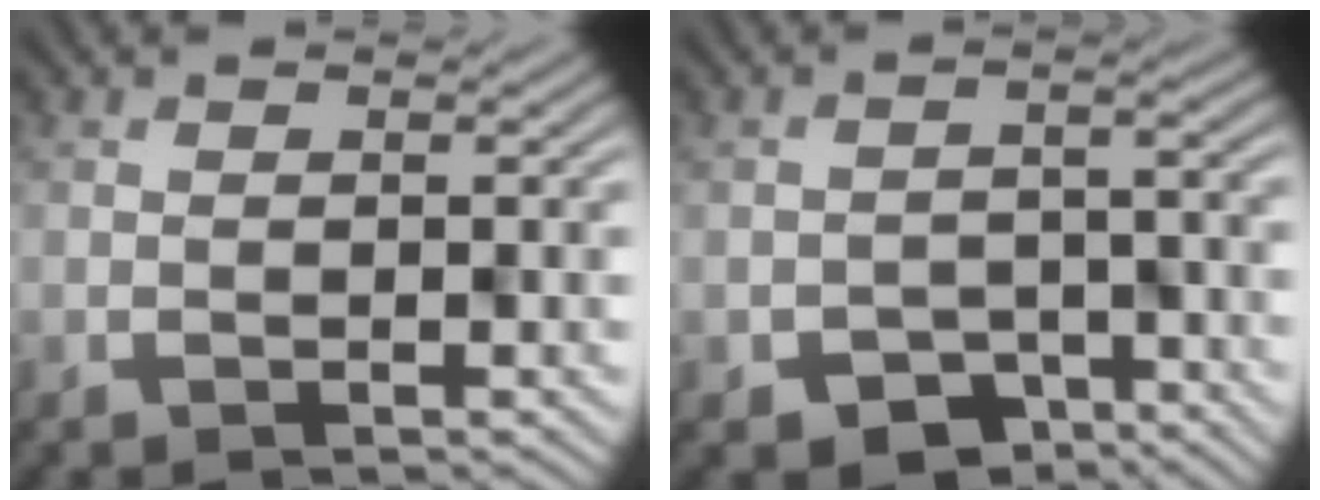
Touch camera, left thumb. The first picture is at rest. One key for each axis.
{"total": 5.3, "fx": -3.4, "fy": 3.4, "fz": 2.4, "tx": -0.029, "ty": -0.021, "tz": -0.055}